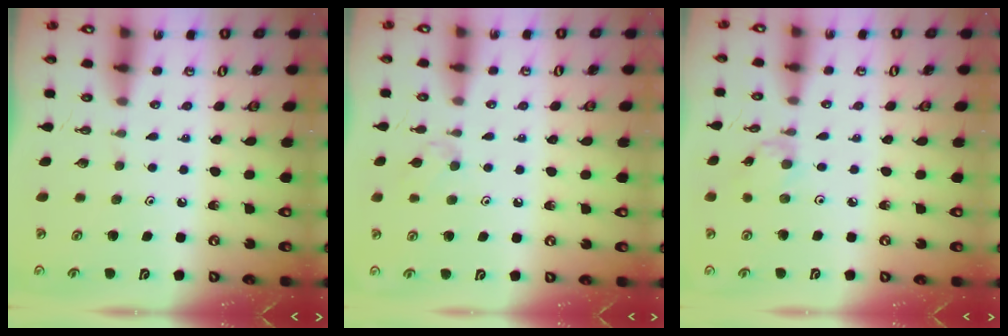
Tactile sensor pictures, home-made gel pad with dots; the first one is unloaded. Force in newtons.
{"total": 5.0, "press": 4.9, "slide": 0.9}
{"total": 1.3, "press": 1.2, "slide": 0.3}